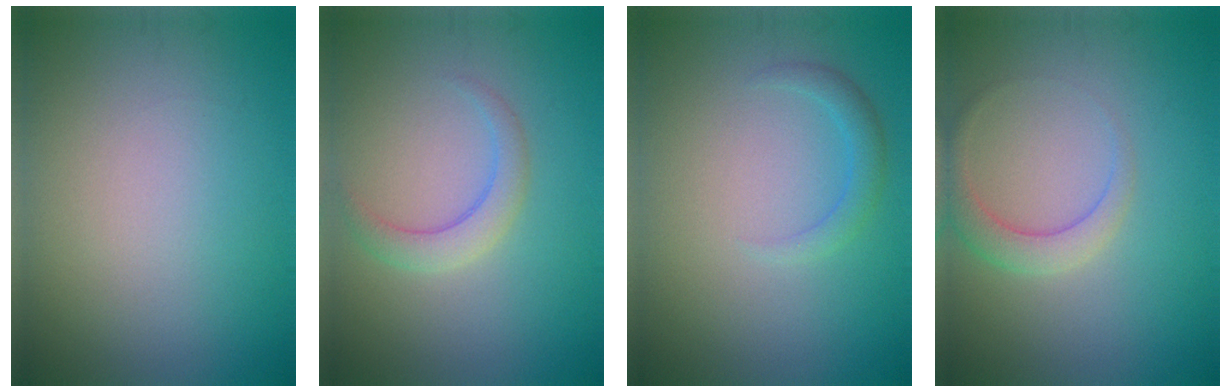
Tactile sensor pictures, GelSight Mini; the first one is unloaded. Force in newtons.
{"total": 2.3, "press": 2.3, "slide": 0.0}
{"total": 1.6, "press": 1.6, "slide": 0.1}
{"total": 2.5, "press": 2.5, "slide": 0.1}